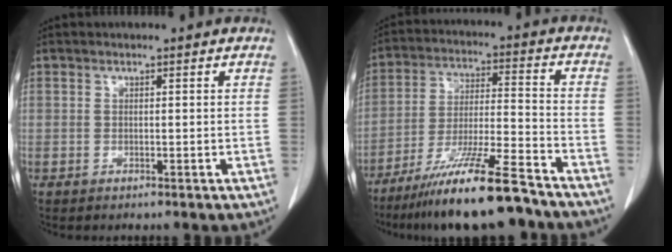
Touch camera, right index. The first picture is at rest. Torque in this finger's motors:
{"motor_torque": [1.09, -1.05, 0.70, 0.20]}